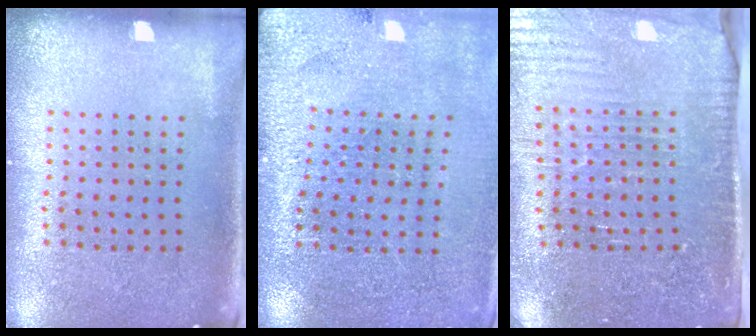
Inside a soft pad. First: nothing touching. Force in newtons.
{"total": 2.8, "press": 2.8, "slide": 0.1}
{"total": 3.5, "press": 3.4, "slide": 0.8}